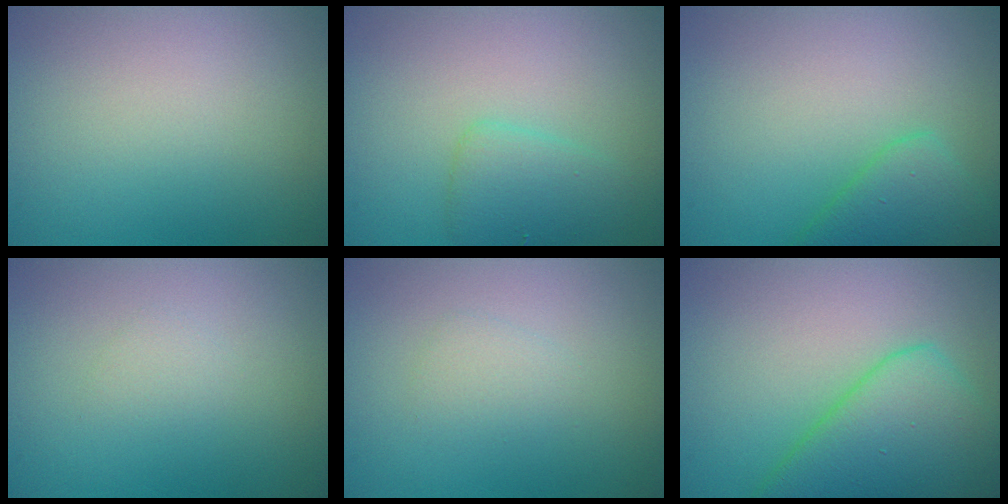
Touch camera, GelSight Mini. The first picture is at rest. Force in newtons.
{"total": 2.4, "press": 2.4, "slide": 0.0}
{"total": 3.4, "press": 3.4, "slide": 0.2}
{"total": 0.8, "press": 0.8, "slide": 0.1}
{"total": 1.2, "press": 1.2, "slide": 0.0}
{"total": 6.9, "press": 6.9, "slide": 0.5}